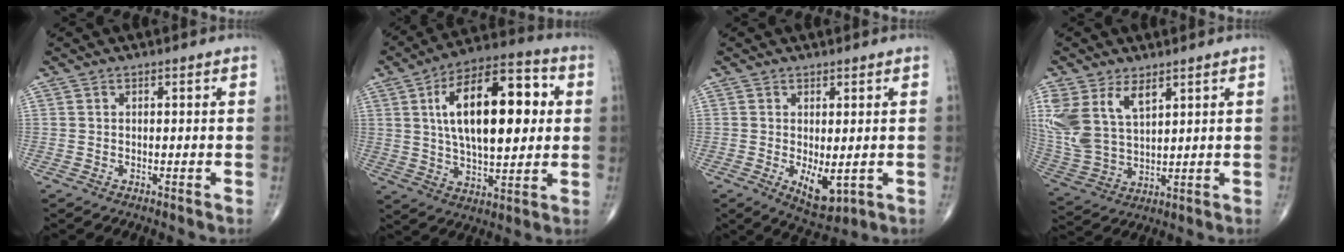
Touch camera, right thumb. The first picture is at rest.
{"total": 21.9, "force": [4.2, 10.2, 18.9], "torque": [-0.282, 0.010, 0.061]}
{"total": 5.8, "force": [-0.9, 2.6, 5.1], "torque": [-0.072, -0.017, -0.001]}
{"total": 13.7, "force": [6.3, 7.8, 9.4], "torque": [-0.207, -0.018, 0.139]}